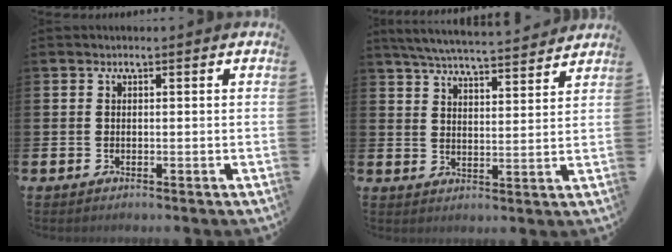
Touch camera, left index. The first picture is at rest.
{"total": 6.0, "force": [5.9, 0.2, 1.3], "torque": [-0.043, -0.039, 0.103]}